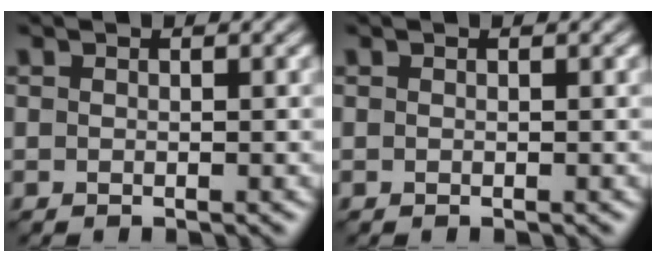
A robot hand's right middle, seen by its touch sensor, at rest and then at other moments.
{"total": 0.0}